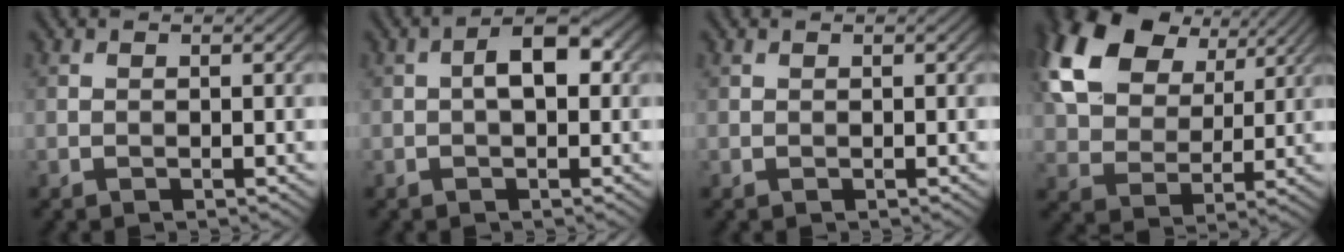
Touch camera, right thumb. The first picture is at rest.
{"total": 4.3, "force": [0.2, 2.0, 3.8], "torque": [-0.060, 0.010, -0.004]}
{"total": 0.0}
{"total": 16.6, "force": [8.1, 10.6, 9.9], "torque": [-0.230, 0.038, 0.139]}